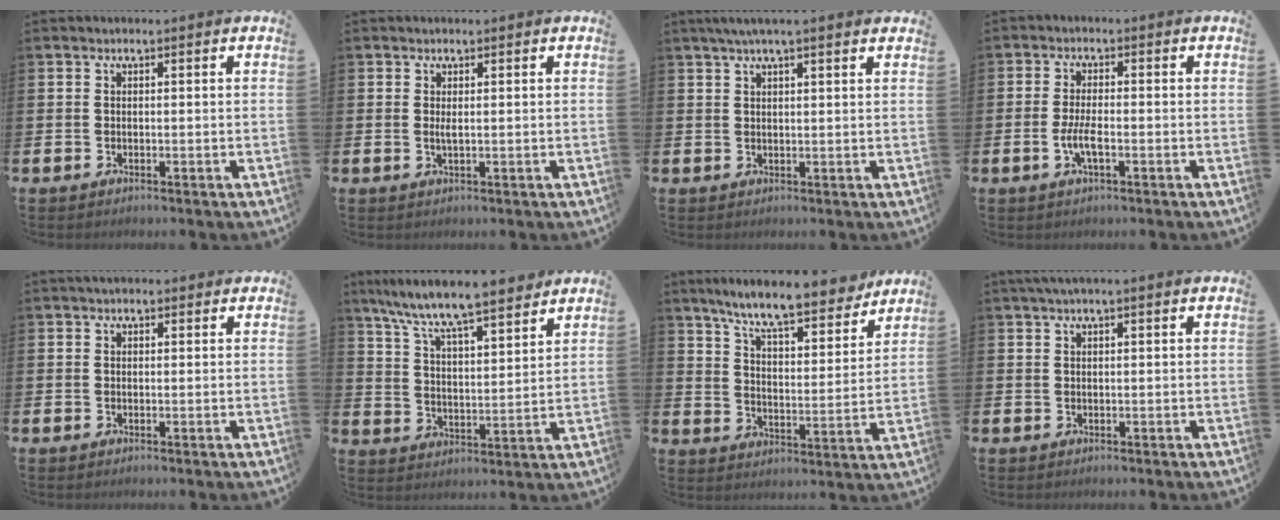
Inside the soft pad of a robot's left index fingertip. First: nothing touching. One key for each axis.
{"total": 1.0, "fx": 0.3, "fy": 0.1, "fz": 0.9, "tx": -0.015, "ty": -0.001, "tz": 0.004}
{"total": 3.3, "fx": 2.7, "fy": 0.1, "fz": 1.9, "tx": -0.041, "ty": 0.001, "tz": 0.047}
{"total": 3.3, "fx": -1.0, "fy": 0.9, "fz": 3.0, "tx": -0.064, "ty": 0.003, "tz": -0.019}
{"total": 1.4, "fx": 1.2, "fy": 0.7, "fz": 0.4, "tx": 0.001, "ty": 0.004, "tz": 0.019}
{"total": 9.0, "fx": 8.4, "fy": 0.5, "fz": 3.2, "tx": -0.096, "ty": -0.053, "tz": 0.147}
{"total": 10.0, "fx": 9.1, "fy": 1.2, "fz": 4.0, "tx": -0.094, "ty": -0.056, "tz": 0.158}
{"total": 1.7, "fx": 1.3, "fy": -0.1, "fz": 1.1, "tx": -0.028, "ty": 0.004, "tz": 0.024}